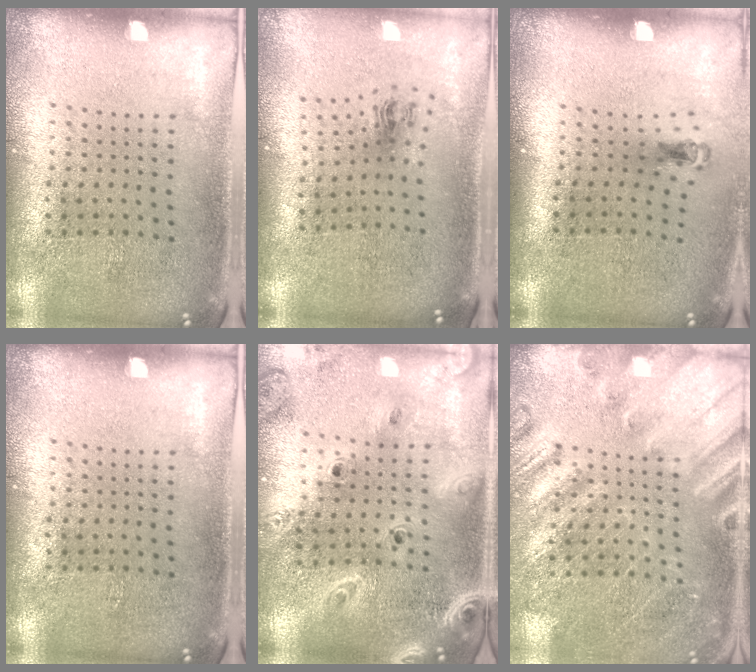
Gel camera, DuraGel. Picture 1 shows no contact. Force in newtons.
{"total": 1.0, "press": 0.5, "slide": 0.9}
{"total": 0.6, "press": 0.3, "slide": 0.5}
{"total": 0.0}
{"total": 2.5, "press": 2.2, "slide": 1.2}
{"total": 2.3, "press": 2.3, "slide": 0.3}